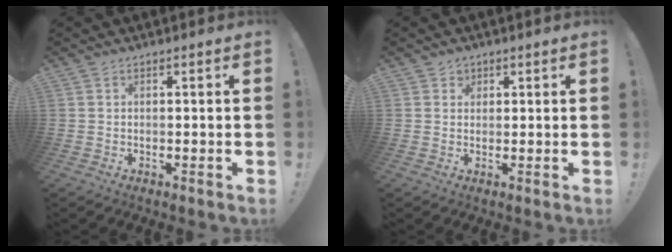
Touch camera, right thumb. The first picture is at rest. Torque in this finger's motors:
{"motor_torque": [0.15, 0.02, 0.06, -0.12, 0.00]}